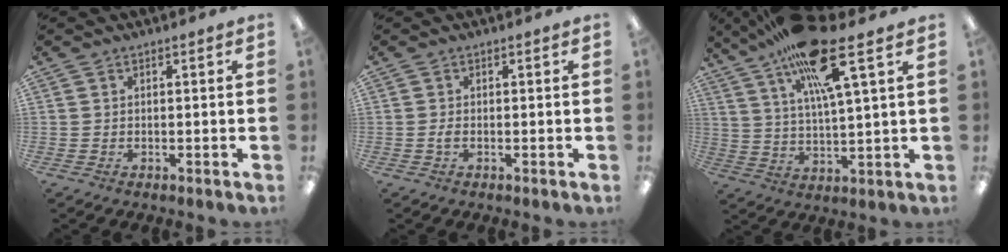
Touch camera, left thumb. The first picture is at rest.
{"total": 1.1, "force": [-0.2, 0.4, 1.0], "torque": [-0.027, -0.003, -0.006]}
{"total": 19.5, "force": [12.1, 4.2, 14.7], "torque": [-0.260, -0.046, 0.194]}